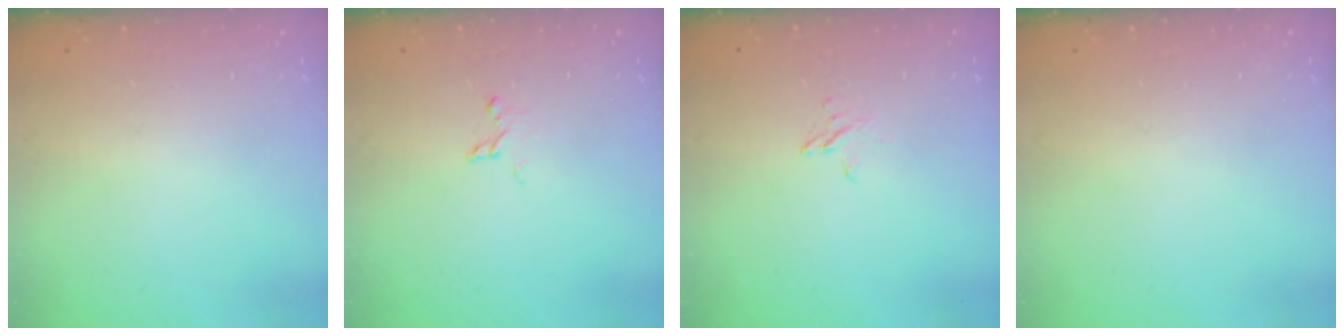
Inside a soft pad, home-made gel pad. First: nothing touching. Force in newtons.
{"total": 3.1, "press": 3.1, "slide": 0.4}
{"total": 2.4, "press": 2.4, "slide": 0.2}
{"total": 0.0}